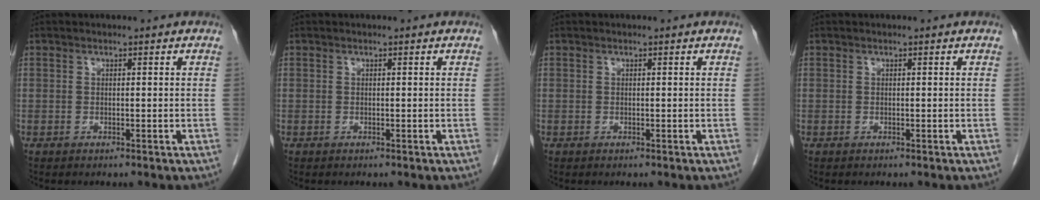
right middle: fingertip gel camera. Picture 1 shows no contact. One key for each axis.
{"total": 0.0}
{"total": 0.0}
{"total": 0.0}